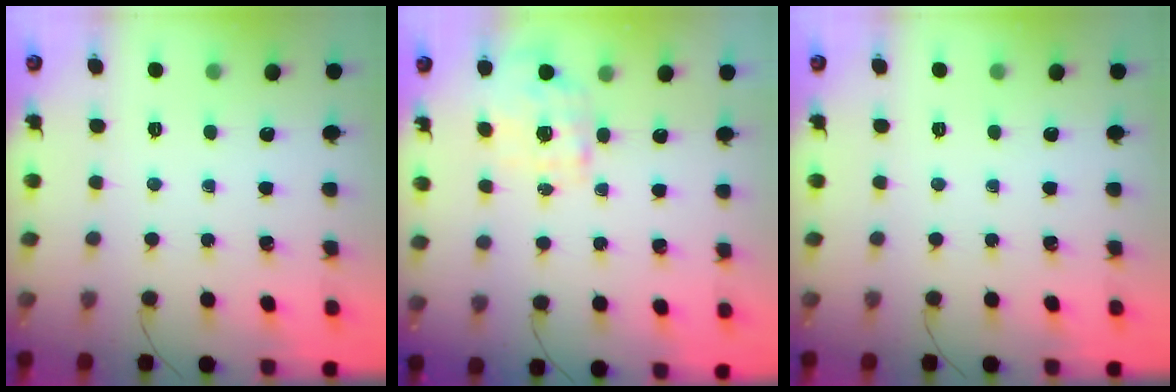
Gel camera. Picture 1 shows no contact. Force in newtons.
{"total": 1.9, "press": 1.9, "slide": 0.5}
{"total": 0.0}